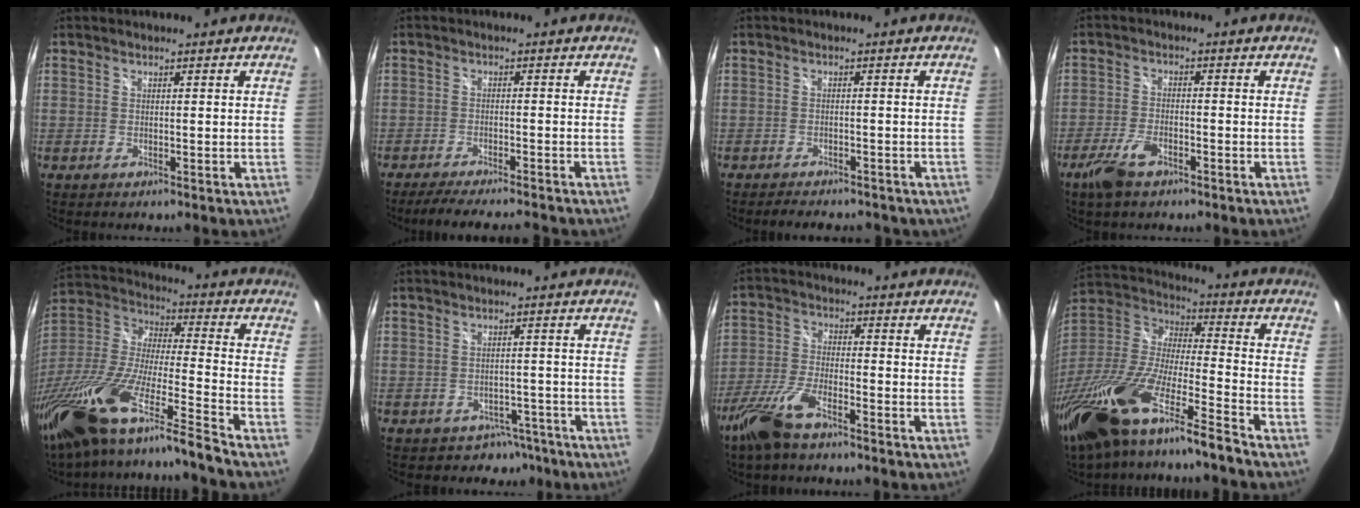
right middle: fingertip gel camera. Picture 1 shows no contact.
{"total": 9.5, "force": [-8.5, 0.4, 4.3], "torque": [-0.095, -0.013, -0.131]}
{"total": 8.4, "force": [-6.9, 2.8, 3.7], "torque": [-0.074, -0.012, -0.090]}
{"total": 6.3, "force": [-4.2, 2.5, 4.0], "torque": [-0.101, -0.008, -0.080]}
{"total": 27.3, "force": [-19.7, 1.5, 18.8], "torque": [-0.334, -0.067, -0.358]}
{"total": 4.5, "force": [-3.3, 3.1, -0.1], "torque": [0.006, 0.024, -0.041]}
{"total": 9.3, "force": [-6.5, 2.6, 6.1], "torque": [-0.142, -0.010, -0.130]}
{"total": 25.5, "force": [-18.0, 3.3, 17.8], "torque": [-0.346, -0.055, -0.334]}